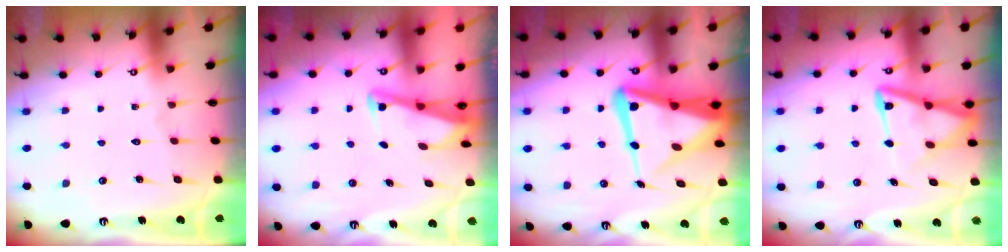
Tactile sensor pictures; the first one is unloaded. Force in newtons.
{"total": 2.7, "press": 2.6, "slide": 0.3}
{"total": 15.0, "press": 14.9, "slide": 1.5}
{"total": 11.6, "press": 11.5, "slide": 1.3}